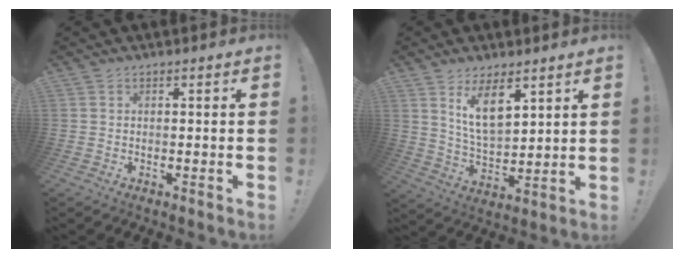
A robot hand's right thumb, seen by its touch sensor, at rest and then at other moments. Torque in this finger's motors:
{"motor_torque": [-0.34, 0.69, 0.14, 0.30, 0.31]}